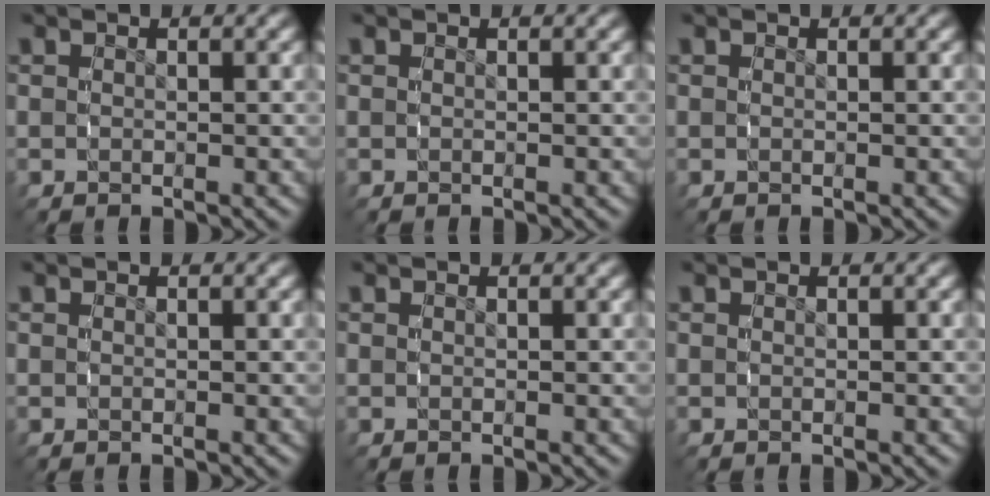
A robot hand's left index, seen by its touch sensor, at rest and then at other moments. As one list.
[{"total": 0.0}, {"total": 0.0}, {"total": 0.0}, {"total": 0.0}, {"total": 0.0}]